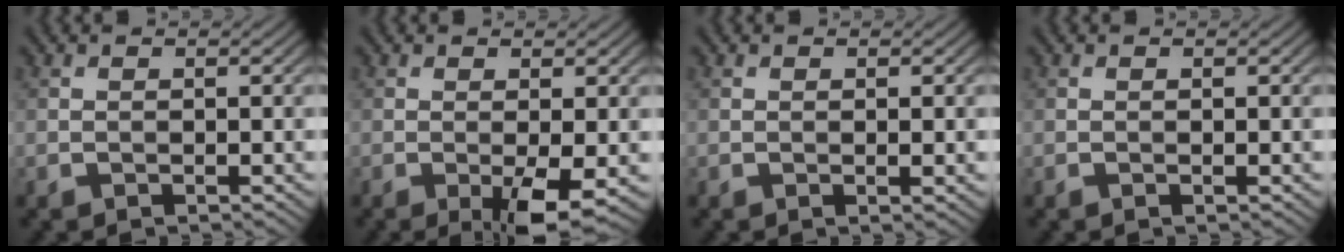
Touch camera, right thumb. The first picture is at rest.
{"total": 4.5, "force": [-1.5, 0.8, 4.2], "torque": [-0.077, -0.002, -0.024]}
{"total": 0.8, "force": [0.0, 0.1, 0.8], "torque": [-0.016, -0.001, 0.000]}
{"total": 0.0}